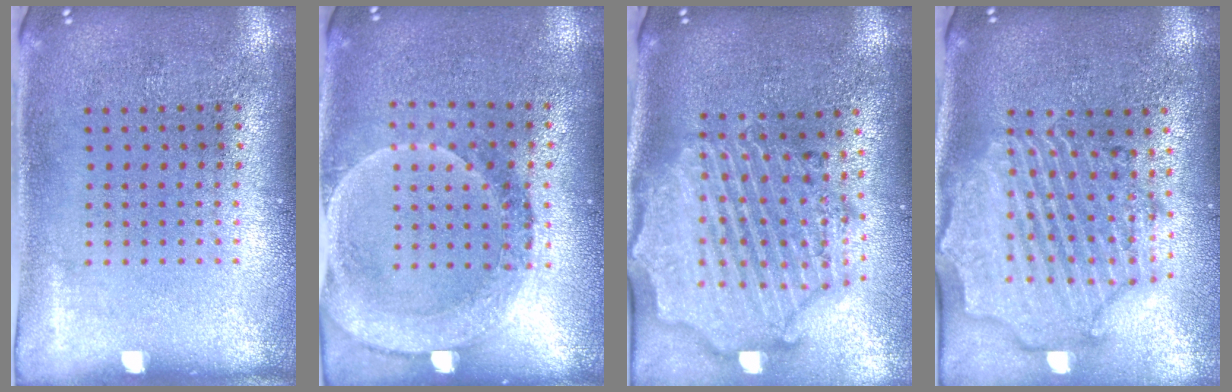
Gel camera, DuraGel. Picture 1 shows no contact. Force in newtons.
{"total": 1.8, "press": 1.6, "slide": 0.8}
{"total": 3.2, "press": 2.7, "slide": 1.7}
{"total": 2.9, "press": 2.5, "slide": 1.4}